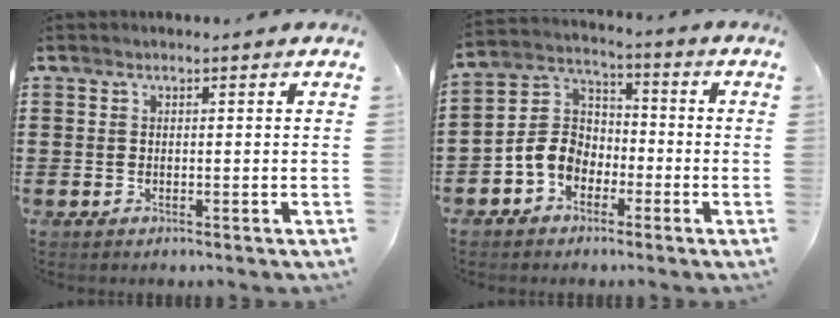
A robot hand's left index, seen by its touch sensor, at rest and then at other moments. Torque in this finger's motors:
{"motor_torque": [1.44, 0.70, 0.29, 0.12]}